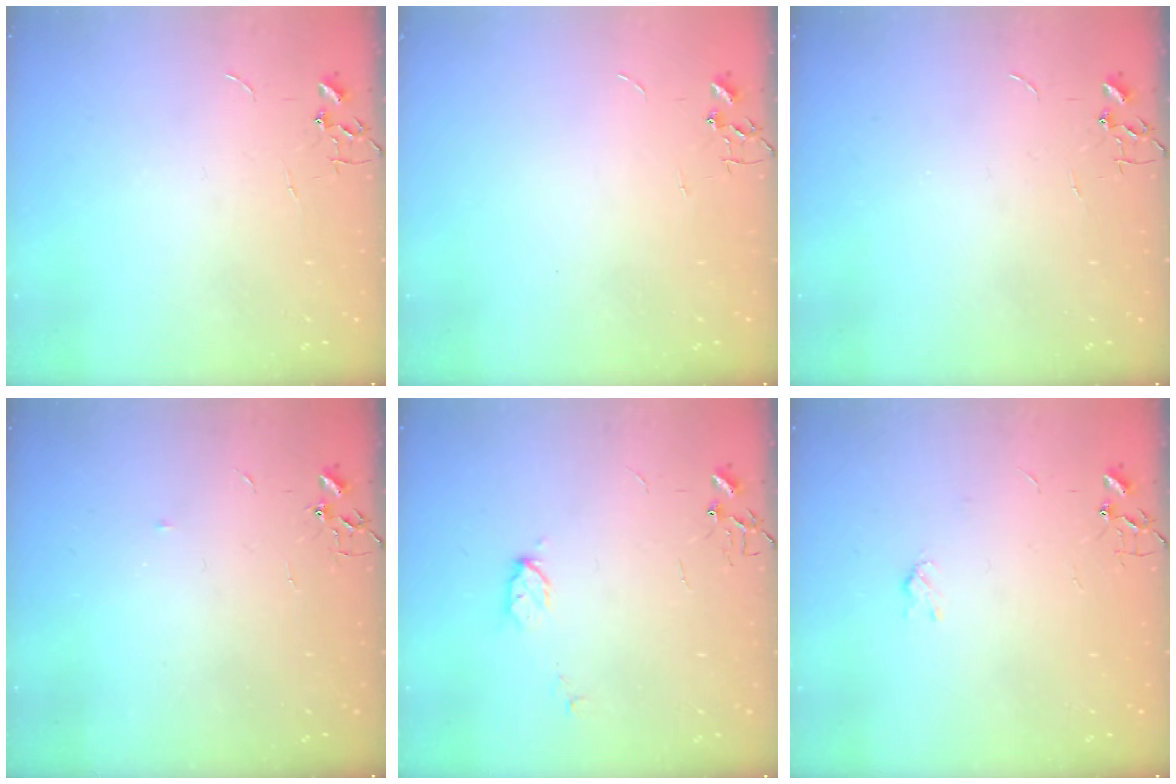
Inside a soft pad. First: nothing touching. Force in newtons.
{"total": 0.0}
{"total": 0.0}
{"total": 3.3, "press": 3.3, "slide": 0.5}
{"total": 5.6, "press": 5.6, "slide": 0.7}
{"total": 3.2, "press": 3.1, "slide": 0.7}